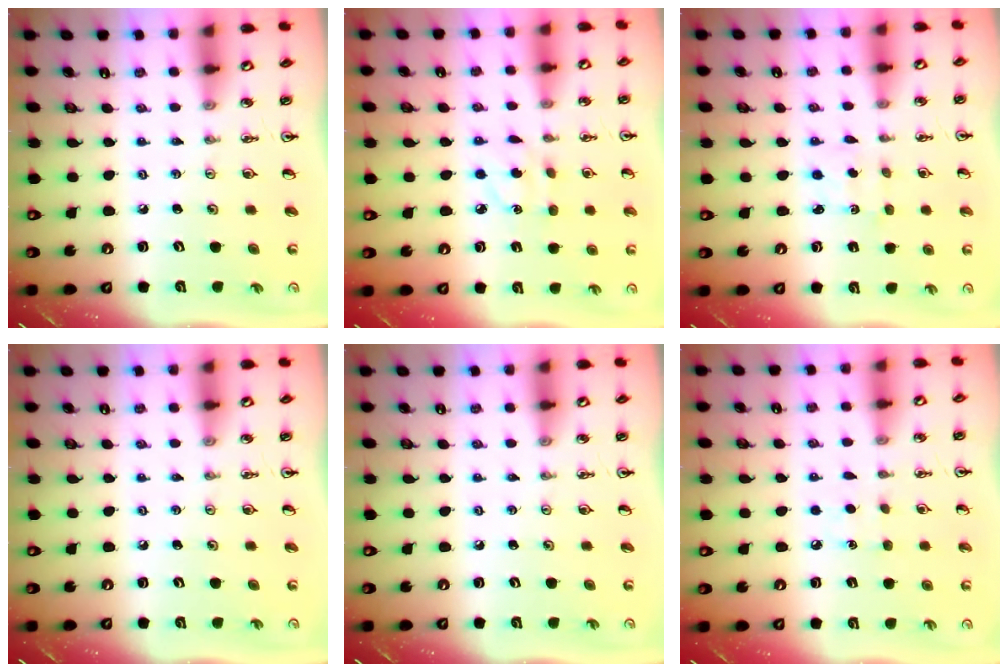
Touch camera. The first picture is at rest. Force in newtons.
{"total": 5.1, "press": 5.1, "slide": 0.6}
{"total": 2.0, "press": 2.0, "slide": 0.4}
{"total": 0.0}
{"total": 0.0}
{"total": 5.4, "press": 5.4, "slide": 0.5}